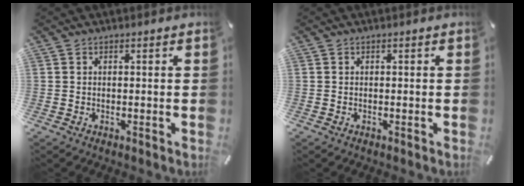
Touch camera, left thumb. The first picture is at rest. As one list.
[{"total": 0.0}]